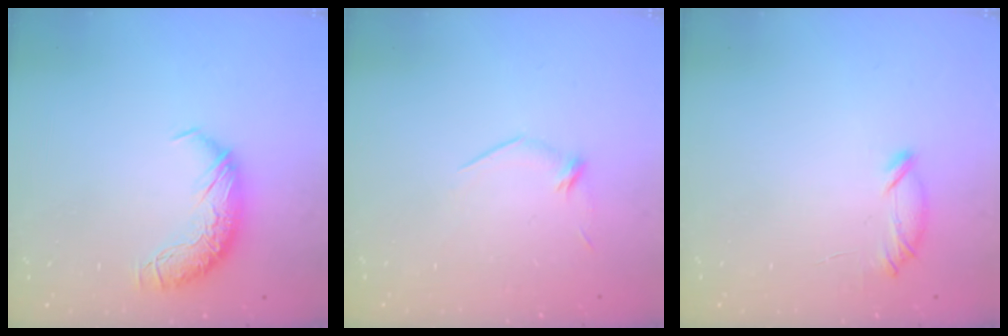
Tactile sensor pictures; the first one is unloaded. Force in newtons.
{"total": 5.4, "press": 5.3, "slide": 1.4}
{"total": 6.5, "press": 6.5, "slide": 0.5}